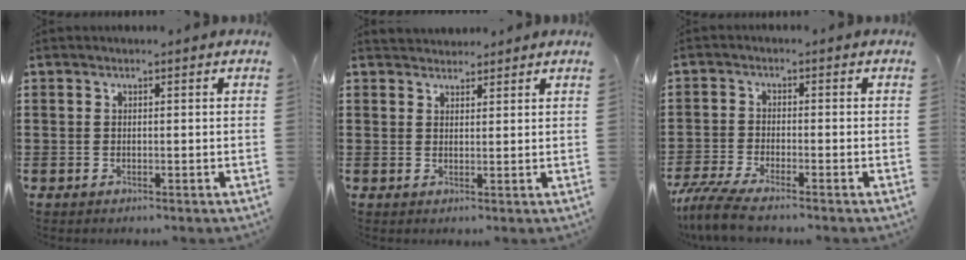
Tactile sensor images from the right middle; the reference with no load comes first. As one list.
[{"total": 2.1, "force": [2.0, 0.7, -0.3], "torque": [0.007, 0.001, 0.038]}, {"total": 4.8, "force": [-4.2, 0.2, 2.3], "torque": [-0.067, -0.021, -0.086]}]